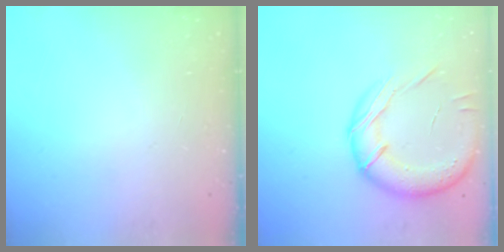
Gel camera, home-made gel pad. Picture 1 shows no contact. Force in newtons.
{"total": 17.7, "press": 17.4, "slide": 3.2}